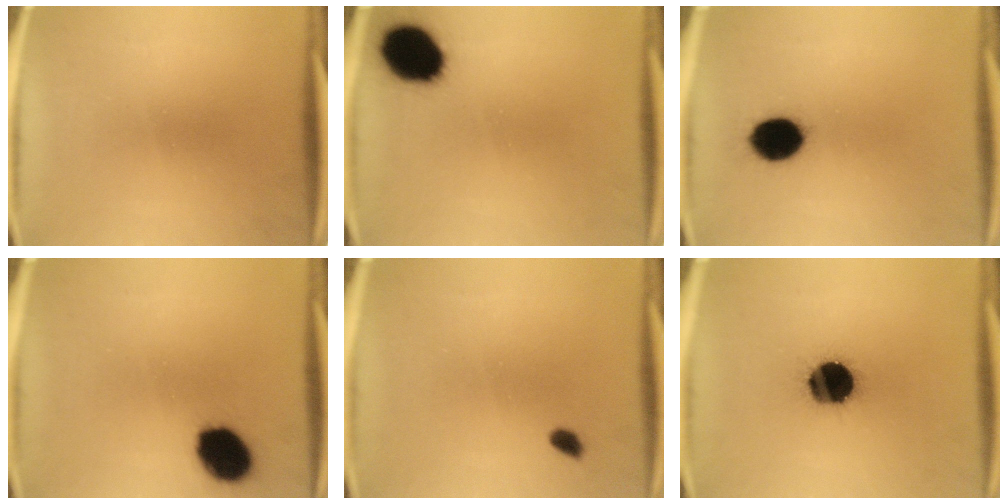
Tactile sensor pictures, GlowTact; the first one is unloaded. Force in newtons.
{"total": 13.4}
{"total": 10.1}
{"total": 11.3}
{"total": 1.5}
{"total": 16.5}